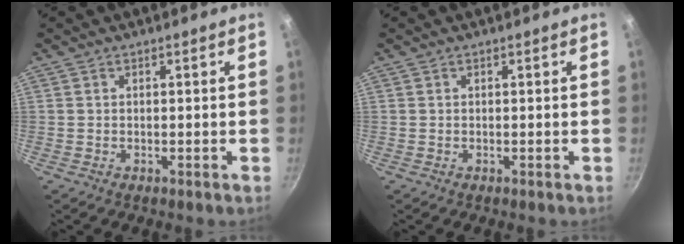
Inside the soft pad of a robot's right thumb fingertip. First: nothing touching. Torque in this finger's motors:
{"motor_torque": [0.00, 0.00, -0.15, 0.19, 0.00]}